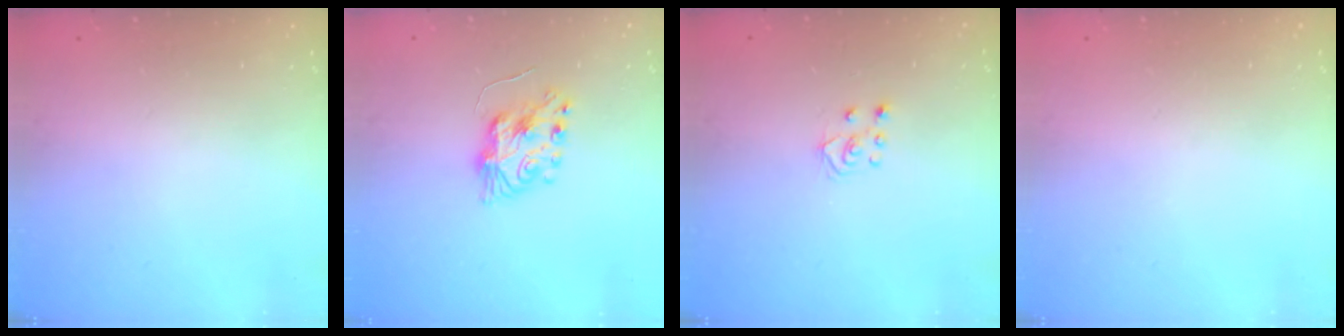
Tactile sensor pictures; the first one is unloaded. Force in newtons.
{"total": 8.7, "press": 8.6, "slide": 0.6}
{"total": 4.2, "press": 4.2, "slide": 0.3}
{"total": 0.0}